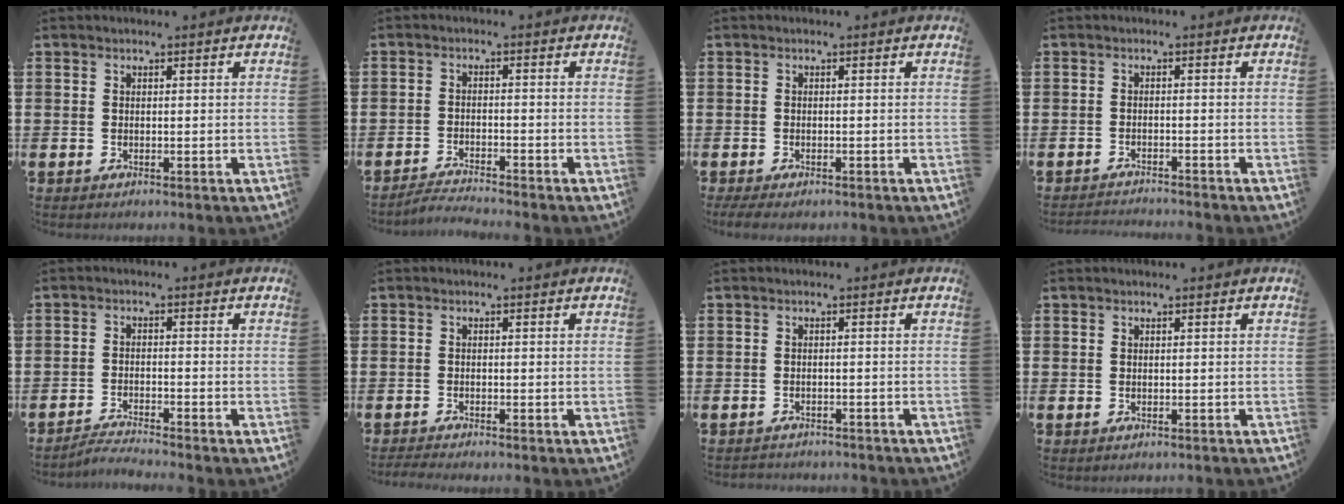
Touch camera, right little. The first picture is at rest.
{"total": 2.2, "force": [-2.2, -0.2, 0.2], "torque": [-0.005, 0.004, -0.046]}
{"total": 1.1, "force": [-0.9, 0.2, 0.5], "torque": [-0.011, 0.000, -0.019]}
{"total": 1.6, "force": [-1.6, -0.2, 0.0], "torque": [-0.002, 0.003, -0.034]}
{"total": 2.2, "force": [-2.2, -0.2, 0.3], "torque": [-0.006, 0.005, -0.046]}
{"total": 1.3, "force": [-1.2, 0.0, 0.3], "torque": [-0.006, 0.001, -0.024]}
{"total": 1.4, "force": [-1.4, 0.0, -0.2], "torque": [-0.001, 0.003, -0.031]}
{"total": 0.0}